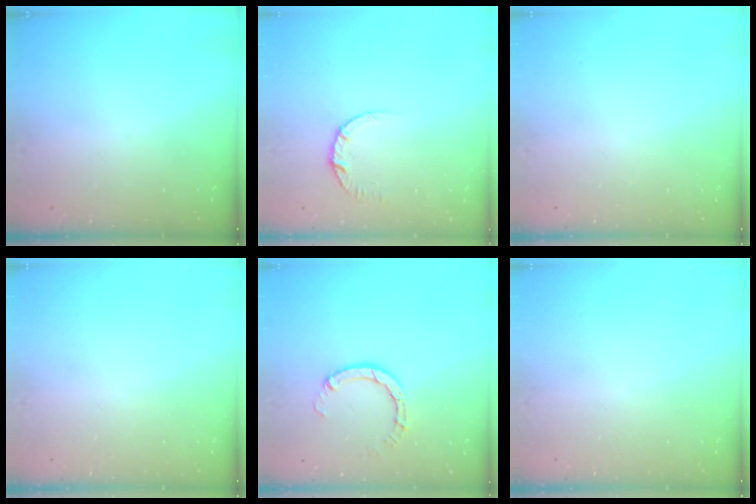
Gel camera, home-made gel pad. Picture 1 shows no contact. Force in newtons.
{"total": 4.5, "press": 4.5, "slide": 0.4}
{"total": 0.0}
{"total": 0.0}
{"total": 4.5, "press": 4.5, "slide": 0.3}
{"total": 0.0}